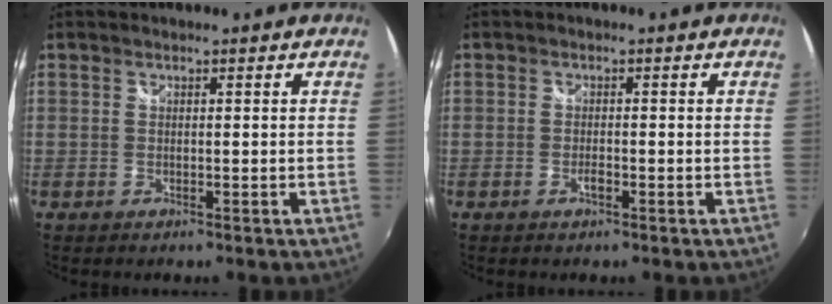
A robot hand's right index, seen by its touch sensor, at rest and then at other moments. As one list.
[{"total": 1.2, "force": [-0.7, 0.5, 0.9], "torque": [-0.019, 0.000, -0.014]}]